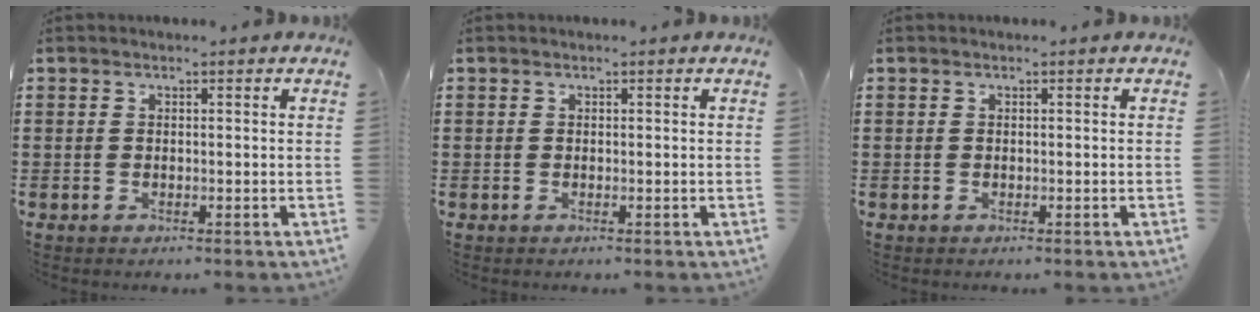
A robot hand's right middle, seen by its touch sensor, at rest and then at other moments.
{"total": 0.0}
{"total": 0.0}